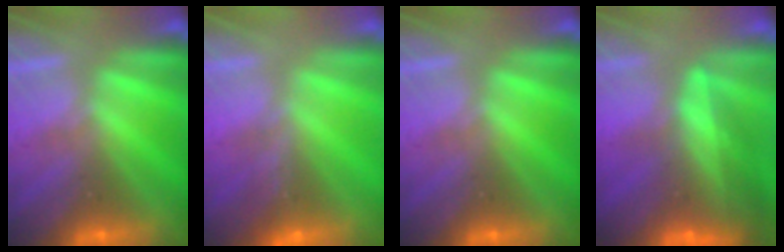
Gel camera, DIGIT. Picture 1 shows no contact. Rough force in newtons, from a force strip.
{"total": 1.1}
{"total": 0.0}
{"total": 6.9}